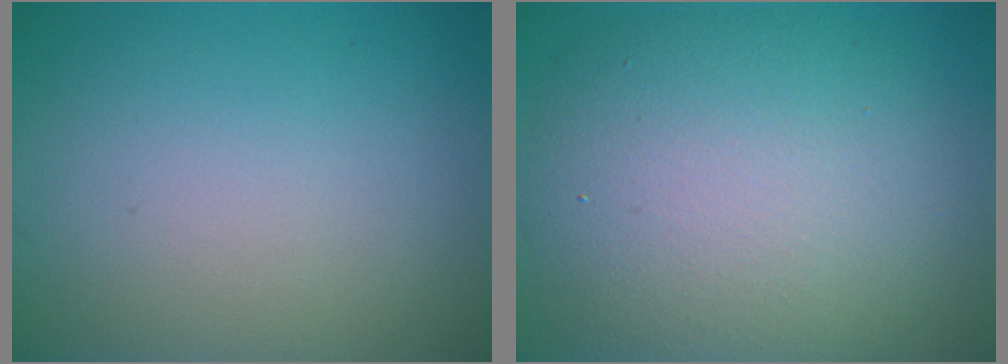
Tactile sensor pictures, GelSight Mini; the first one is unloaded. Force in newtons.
{"total": 10.5, "press": 10.5, "slide": 0.4}